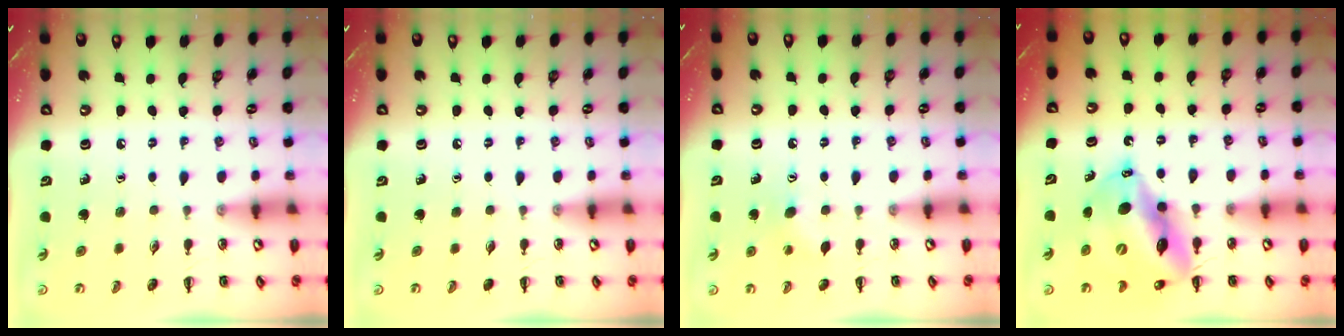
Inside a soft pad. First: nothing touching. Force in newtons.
{"total": 0.0}
{"total": 5.0, "press": 4.8, "slide": 1.4}
{"total": 16.1, "press": 15.4, "slide": 4.6}